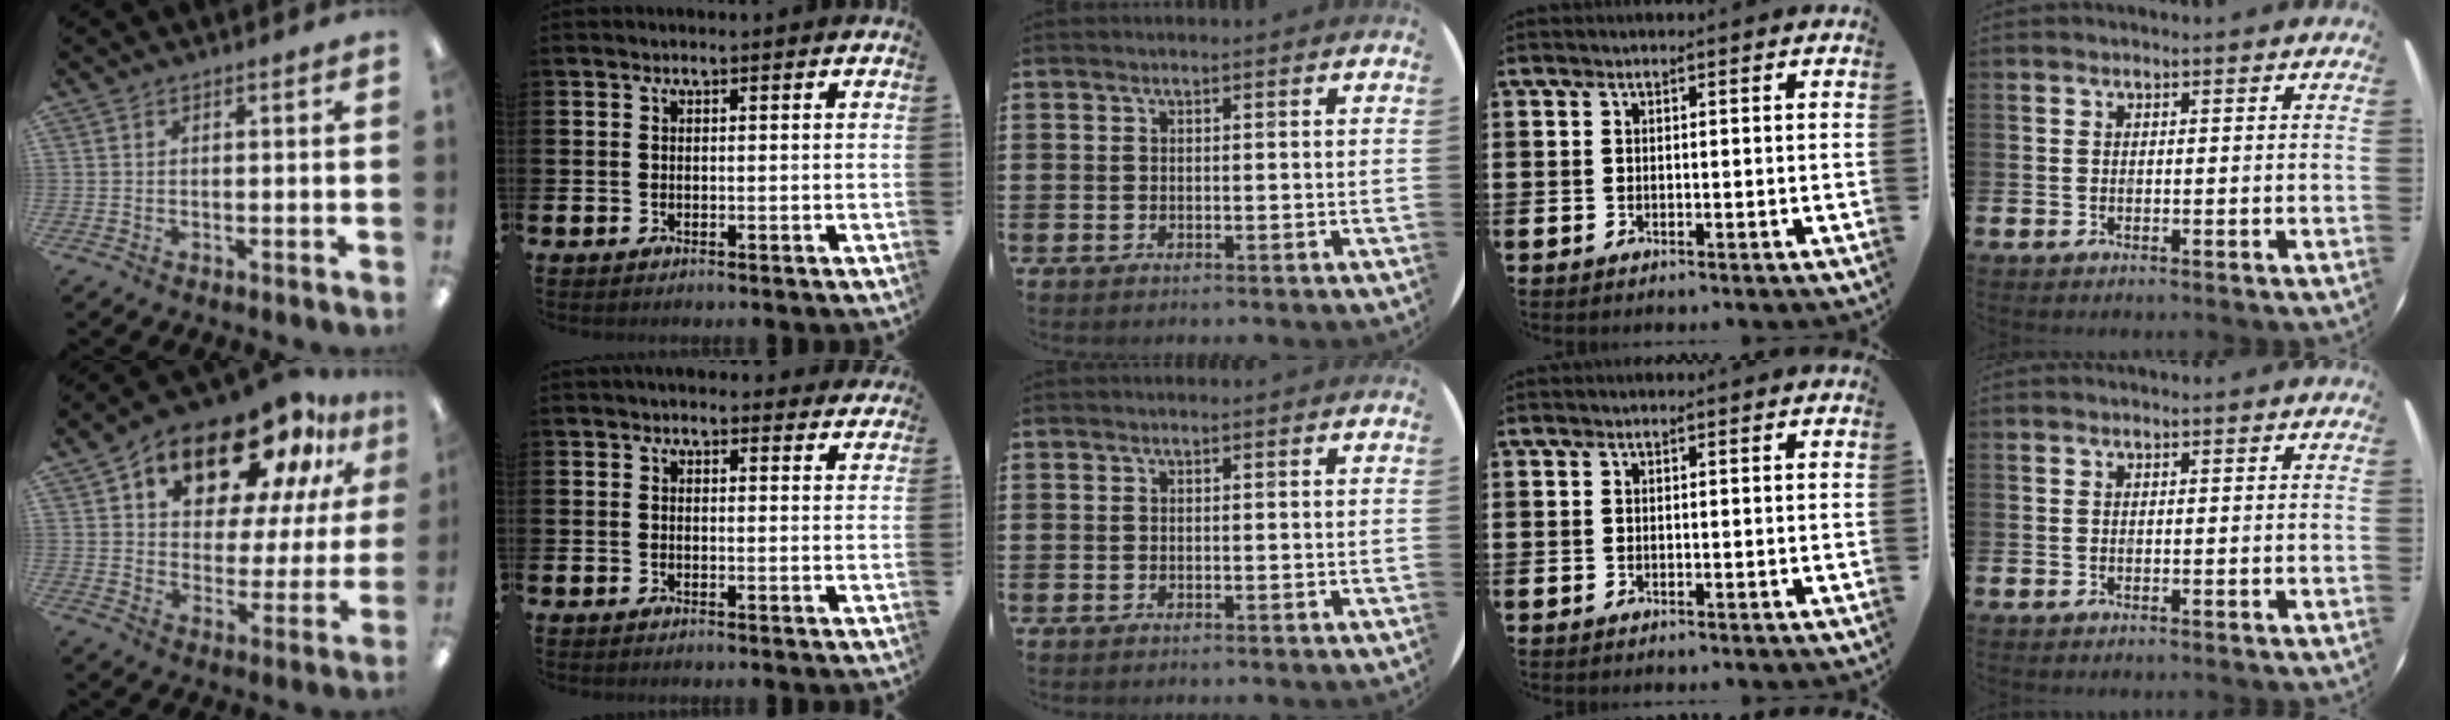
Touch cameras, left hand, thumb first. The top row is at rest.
{"thumb": {"total": 18.5, "force": [13.4, 8.8, 9.2], "torque": [-0.150, -0.090, 0.229]}, "index": {"total": 2.0, "force": [2.0, 0.6, 0.2], "torque": [0.003, -0.007, 0.034]}}